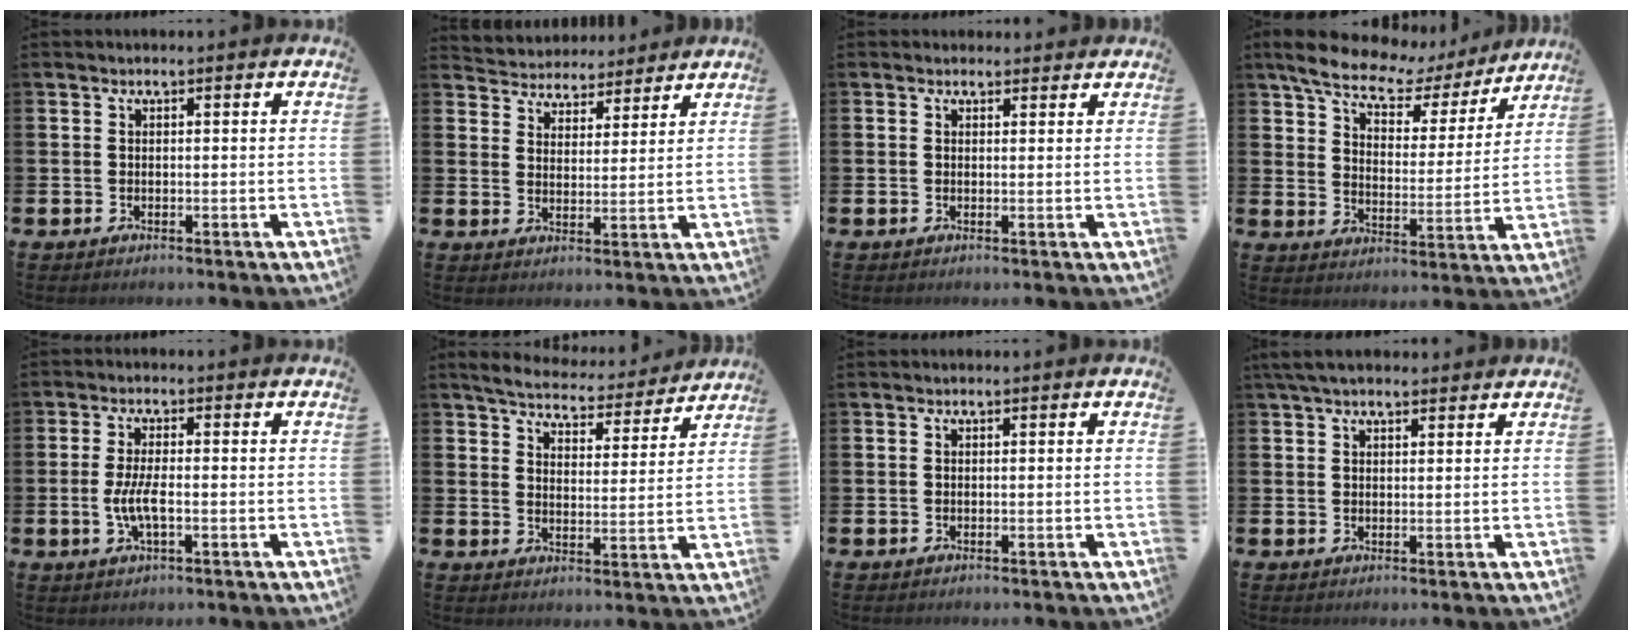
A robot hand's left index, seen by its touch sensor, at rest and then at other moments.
{"total": 4.3, "force": [4.1, 1.3, -0.7], "torque": [-0.015, -0.027, 0.072]}
{"total": 1.3, "force": [1.1, 0.6, 0.0], "torque": [0.005, 0.002, 0.020]}
{"total": 7.9, "force": [7.0, 2.5, 2.8], "torque": [-0.076, -0.047, 0.118]}
{"total": 3.9, "force": [-0.8, 1.1, 3.6], "torque": [-0.084, -0.001, -0.017]}
{"total": 5.5, "force": [5.4, 1.0, 0.8], "torque": [-0.041, -0.038, 0.090]}
{"total": 0.0}
{"total": 4.0, "force": [3.3, 1.3, 1.7], "torque": [-0.041, -0.001, 0.062]}